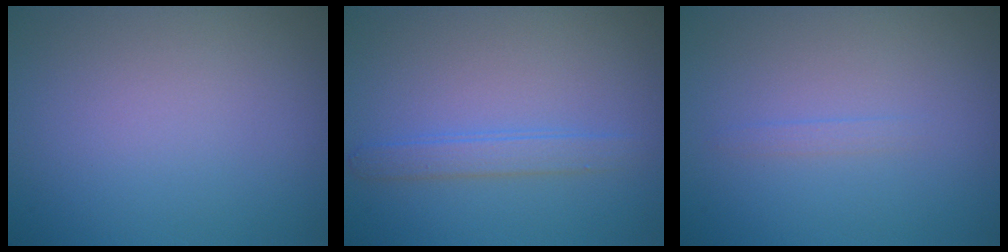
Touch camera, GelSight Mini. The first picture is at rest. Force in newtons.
{"total": 1.8, "press": 1.8, "slide": 0.1}
{"total": 0.6, "press": 0.6, "slide": 0.1}